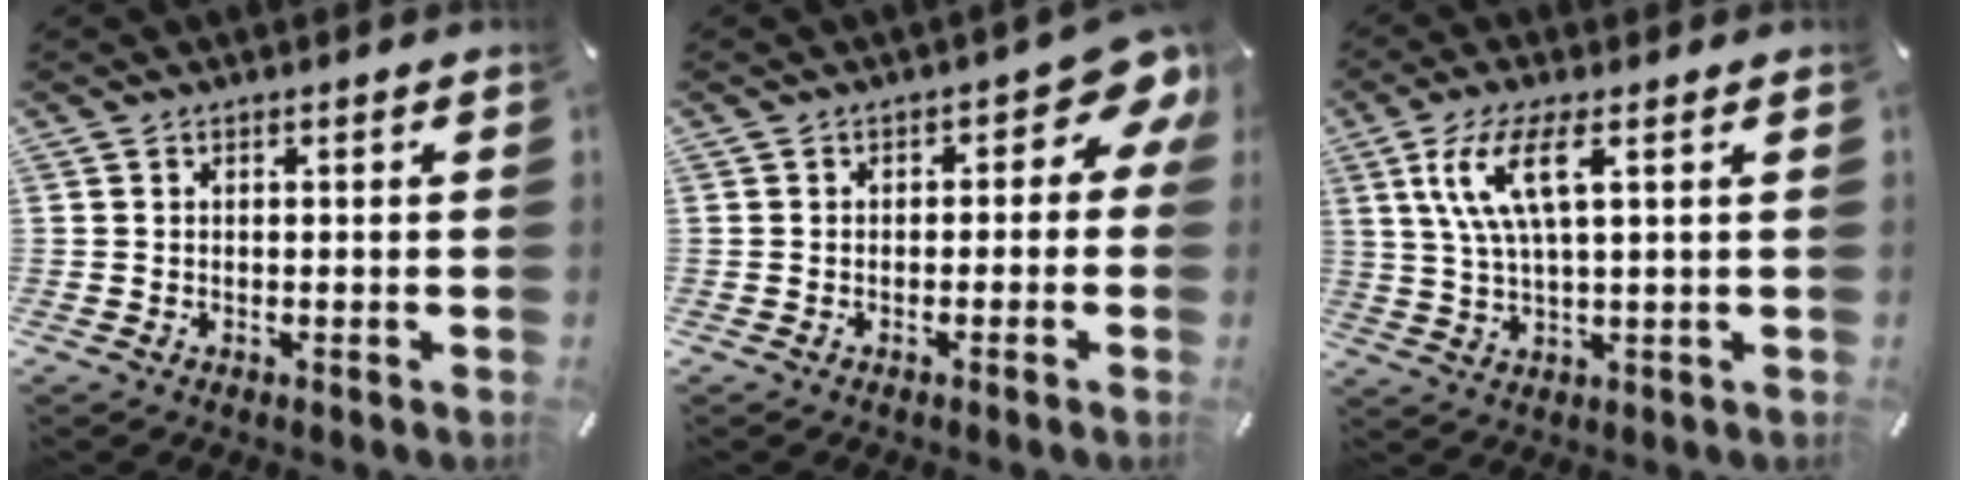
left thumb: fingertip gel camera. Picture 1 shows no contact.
{"total": 5.8, "force": [1.4, 3.5, 4.4], "torque": [-0.049, -0.009, 0.016]}
{"total": 10.1, "force": [3.9, 2.7, 8.9], "torque": [-0.194, 0.000, 0.063]}